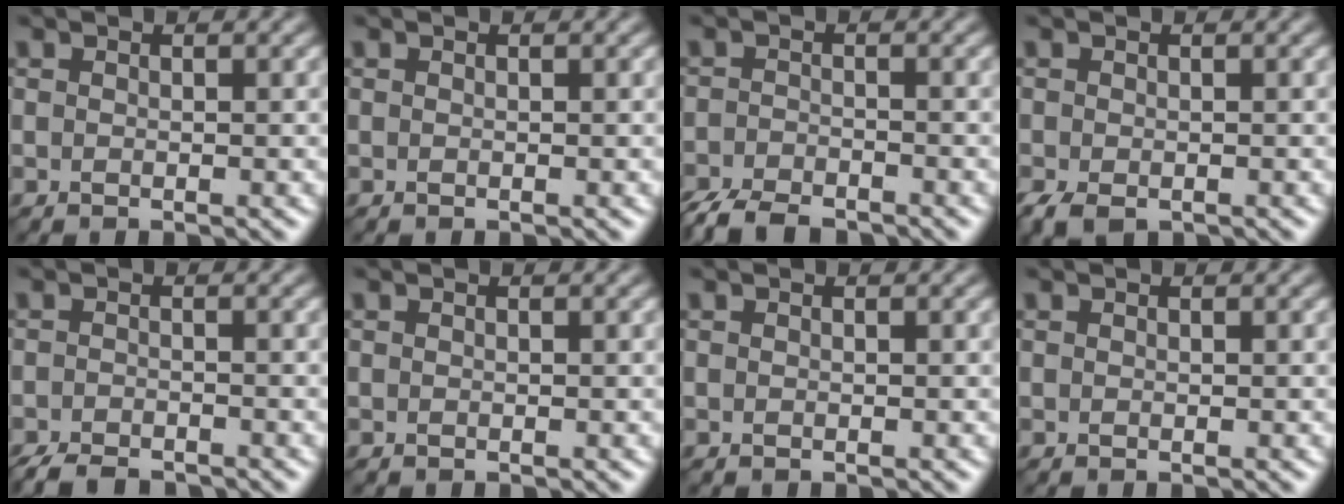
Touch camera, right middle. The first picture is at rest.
{"total": 0.0}
{"total": 4.8, "force": [-4.1, 1.5, 2.0], "torque": [-0.031, -0.010, -0.083]}
{"total": 2.7, "force": [-1.8, 1.3, 1.5], "torque": [-0.032, -0.013, -0.030]}
{"total": 3.5, "force": [-3.1, 0.9, 1.4], "torque": [-0.022, -0.009, -0.060]}
{"total": 0.0}
{"total": 0.0}
{"total": 0.0}